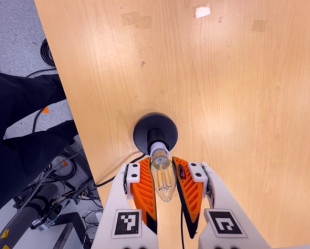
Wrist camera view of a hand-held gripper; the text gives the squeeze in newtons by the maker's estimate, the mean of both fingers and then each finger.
{"total": 19.5, "left": 19.6, "right": 19.4}